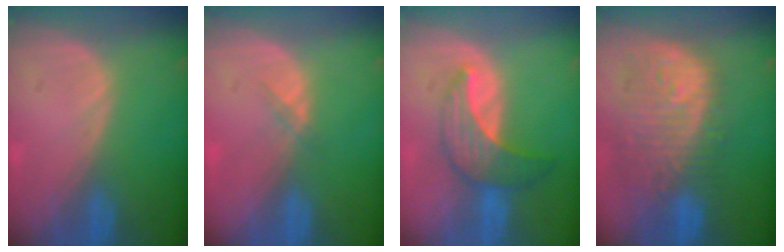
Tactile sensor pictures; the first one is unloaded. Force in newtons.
{"total": 1.3, "press": 0.9, "slide": 0.9}
{"total": 7.3, "press": 6.8, "slide": 2.7}
{"total": 12.0, "press": 10.7, "slide": 5.3}